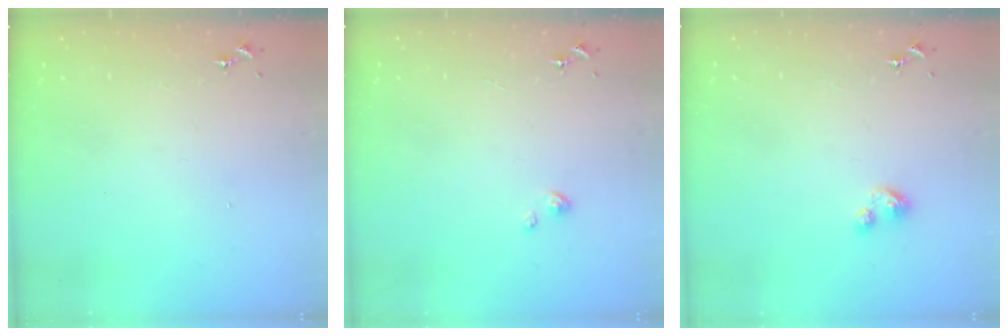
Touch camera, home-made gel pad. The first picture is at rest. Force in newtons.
{"total": 2.2, "press": 2.2, "slide": 0.3}
{"total": 5.2, "press": 5.2, "slide": 0.5}